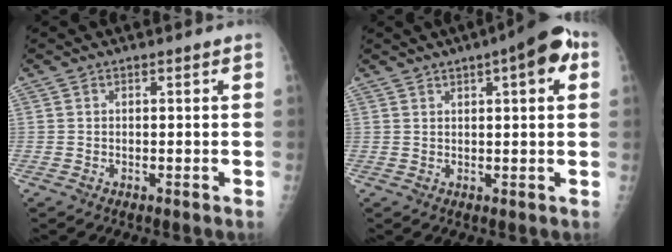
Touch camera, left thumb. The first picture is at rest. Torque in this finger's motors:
{"motor_torque": [1.00, 0.90, 0.69, -0.49, 0.21]}